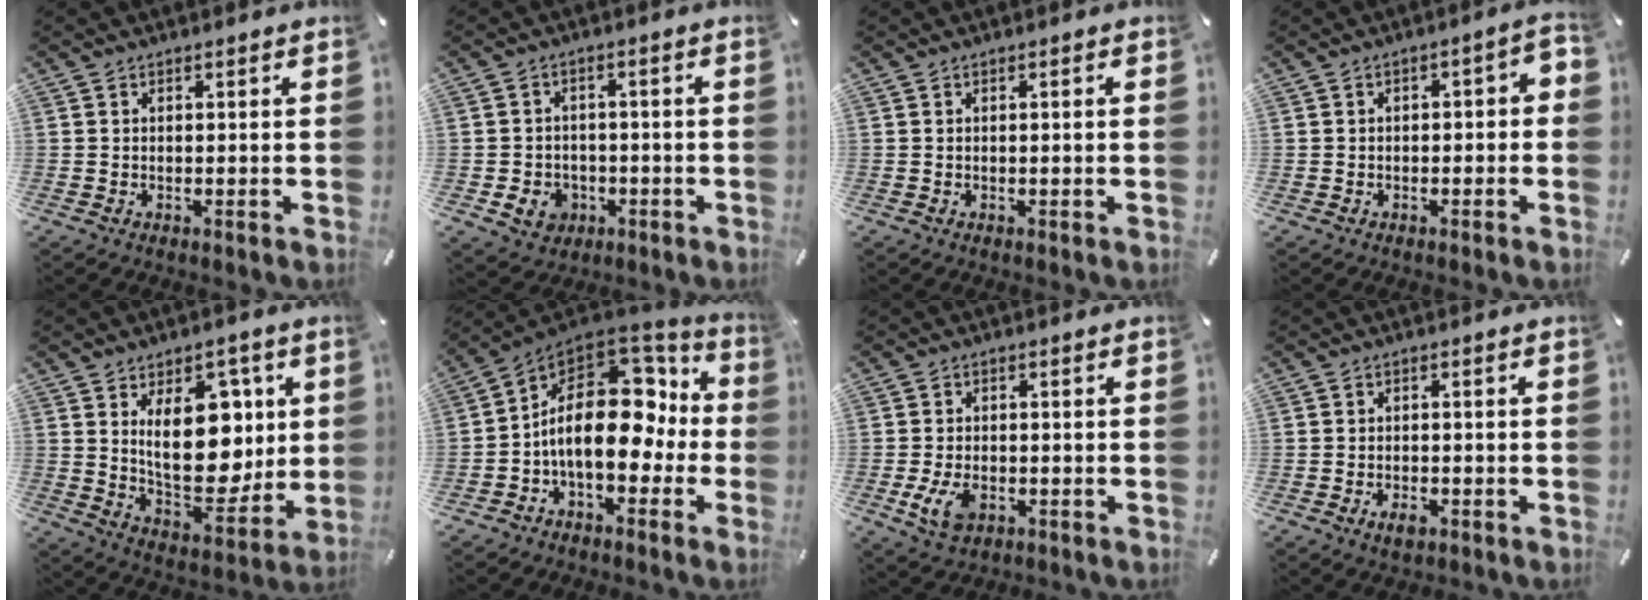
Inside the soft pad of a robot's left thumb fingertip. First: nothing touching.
{"total": 6.0, "force": [-1.9, 5.3, 2.1], "torque": [-0.033, 0.007, -0.035]}
{"total": 0.9, "force": [0.0, 0.1, 0.9], "torque": [-0.015, -0.001, -0.001]}
{"total": 3.2, "force": [-1.7, 1.8, 2.0], "torque": [-0.032, 0.016, -0.034]}
{"total": 17.8, "force": [4.4, 11.1, 13.2], "torque": [-0.197, -0.031, 0.077]}
{"total": 20.7, "force": [0.5, 12.7, 16.3], "torque": [-0.281, -0.004, 0.014]}
{"total": 5.9, "force": [-1.9, 3.8, 4.1], "torque": [-0.098, -0.001, -0.037]}
{"total": 3.1, "force": [-1.5, 1.7, 2.0], "torque": [-0.042, 0.005, -0.029]}